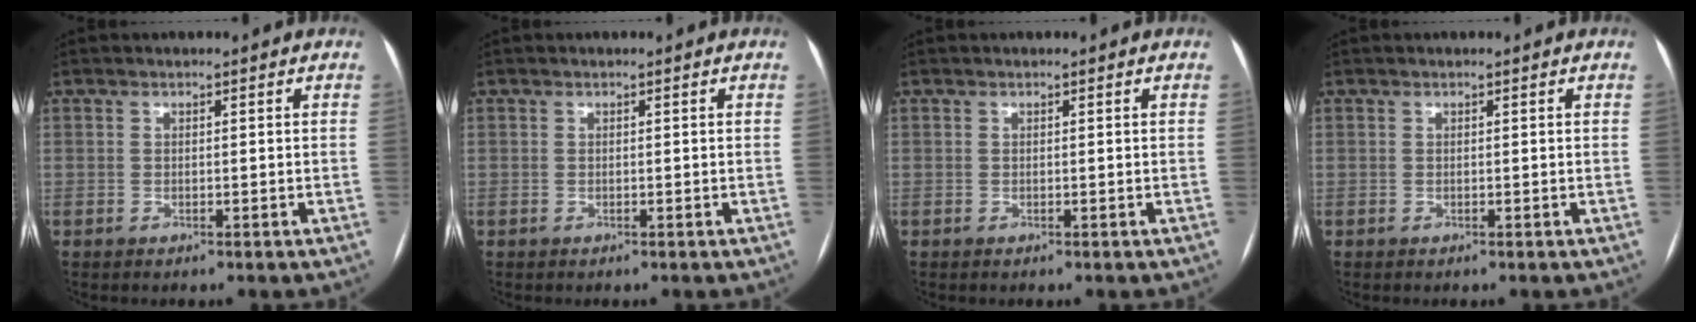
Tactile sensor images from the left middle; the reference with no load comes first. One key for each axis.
{"total": 0.0}
{"total": 0.0}
{"total": 0.0}